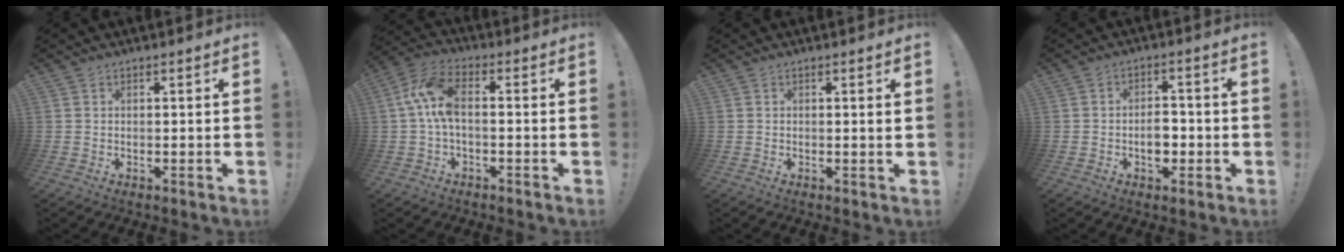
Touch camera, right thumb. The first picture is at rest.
{"total": 9.5, "force": [0.2, 4.7, 8.2], "torque": [-0.176, 0.006, 0.008]}
{"total": 1.4, "force": [0.7, -0.4, 1.1], "torque": [-0.016, -0.003, 0.009]}
{"total": 5.9, "force": [-1.7, 4.1, 3.9], "torque": [-0.048, 0.012, -0.031]}